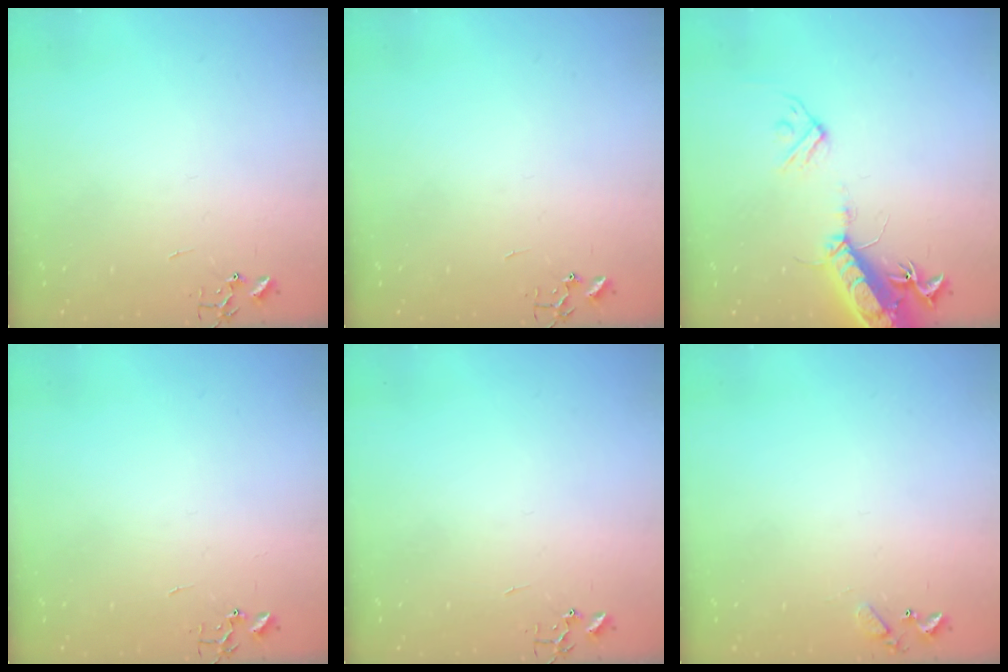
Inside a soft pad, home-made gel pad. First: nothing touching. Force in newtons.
{"total": 0.0}
{"total": 17.3, "press": 16.8, "slide": 3.9}
{"total": 0.0}
{"total": 0.0}
{"total": 5.5, "press": 5.5, "slide": 0.4}